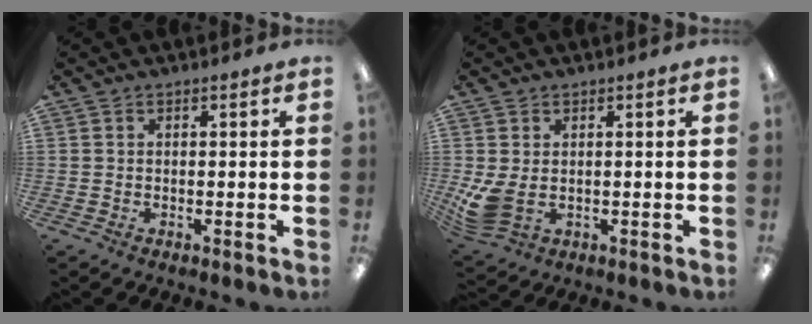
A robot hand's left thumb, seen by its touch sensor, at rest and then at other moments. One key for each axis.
{"total": 5.9, "fx": 0.2, "fy": 3.9, "fz": 4.5, "tx": -0.105, "ty": -0.010, "tz": 0.002}